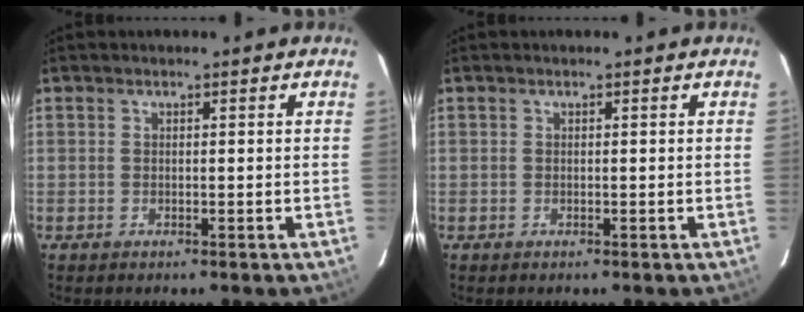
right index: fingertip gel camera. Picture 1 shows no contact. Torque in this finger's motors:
{"motor_torque": [0.00, 0.00, 0.00, 0.00]}